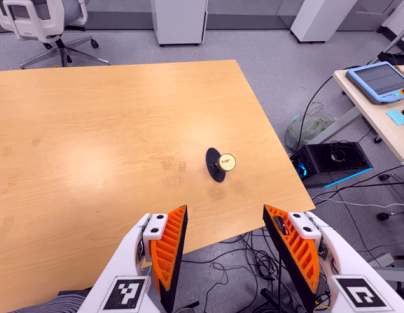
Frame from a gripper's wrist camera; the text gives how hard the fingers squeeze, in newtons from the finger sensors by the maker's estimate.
{"total": 0.0}